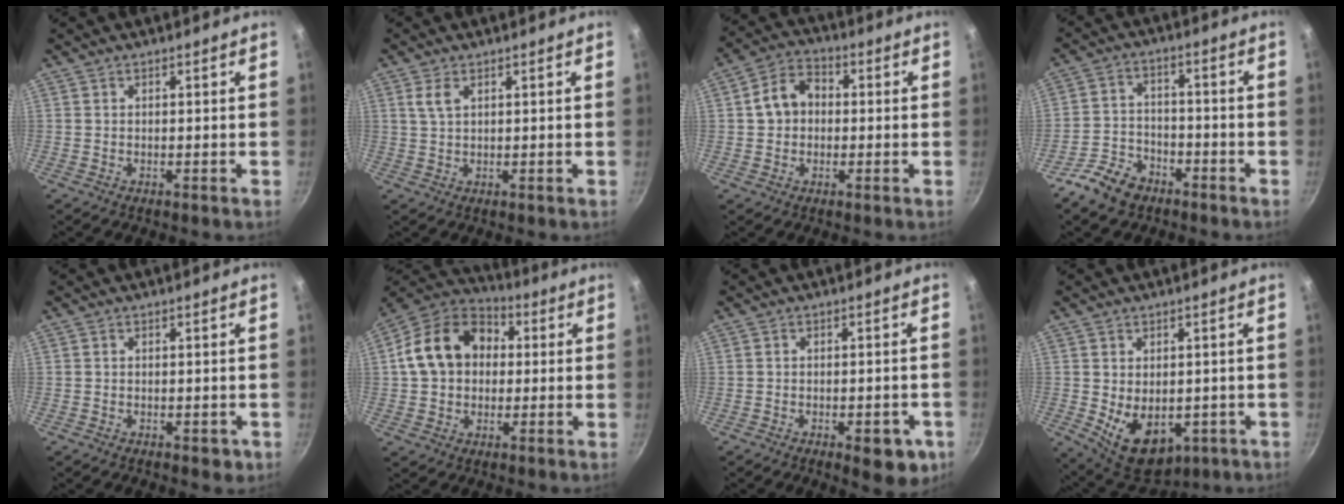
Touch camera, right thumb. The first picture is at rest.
{"total": 2.8, "force": [1.2, 1.3, 2.2], "torque": [-0.043, -0.002, 0.026]}
{"total": 8.0, "force": [0.4, 6.3, 4.9], "torque": [-0.060, 0.023, -0.005]}
{"total": 8.2, "force": [-5.5, 5.1, 3.2], "torque": [-0.048, 0.046, -0.104]}
{"total": 2.4, "force": [-1.0, 1.4, 1.6], "torque": [-0.012, 0.006, -0.009]}
{"total": 16.6, "force": [2.1, 12.9, 10.4], "torque": [-0.155, 0.036, 0.020]}
{"total": 7.5, "force": [-3.2, 3.4, 5.8], "torque": [-0.046, 0.018, -0.033]}
{"total": 11.3, "force": [-2.1, 7.7, 8.1], "torque": [-0.098, -0.012, -0.005]}